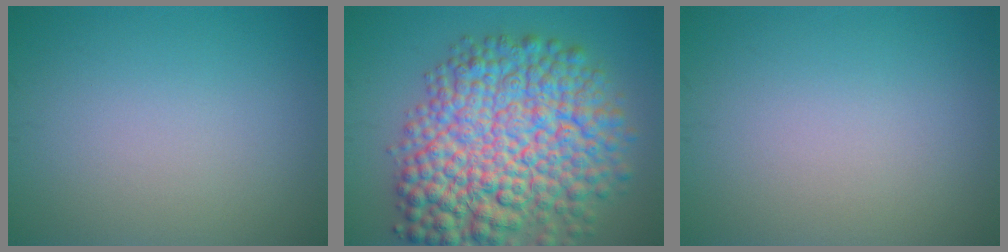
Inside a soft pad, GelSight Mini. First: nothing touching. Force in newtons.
{"total": 13.4, "press": 13.4, "slide": 0.4}
{"total": 0.0}